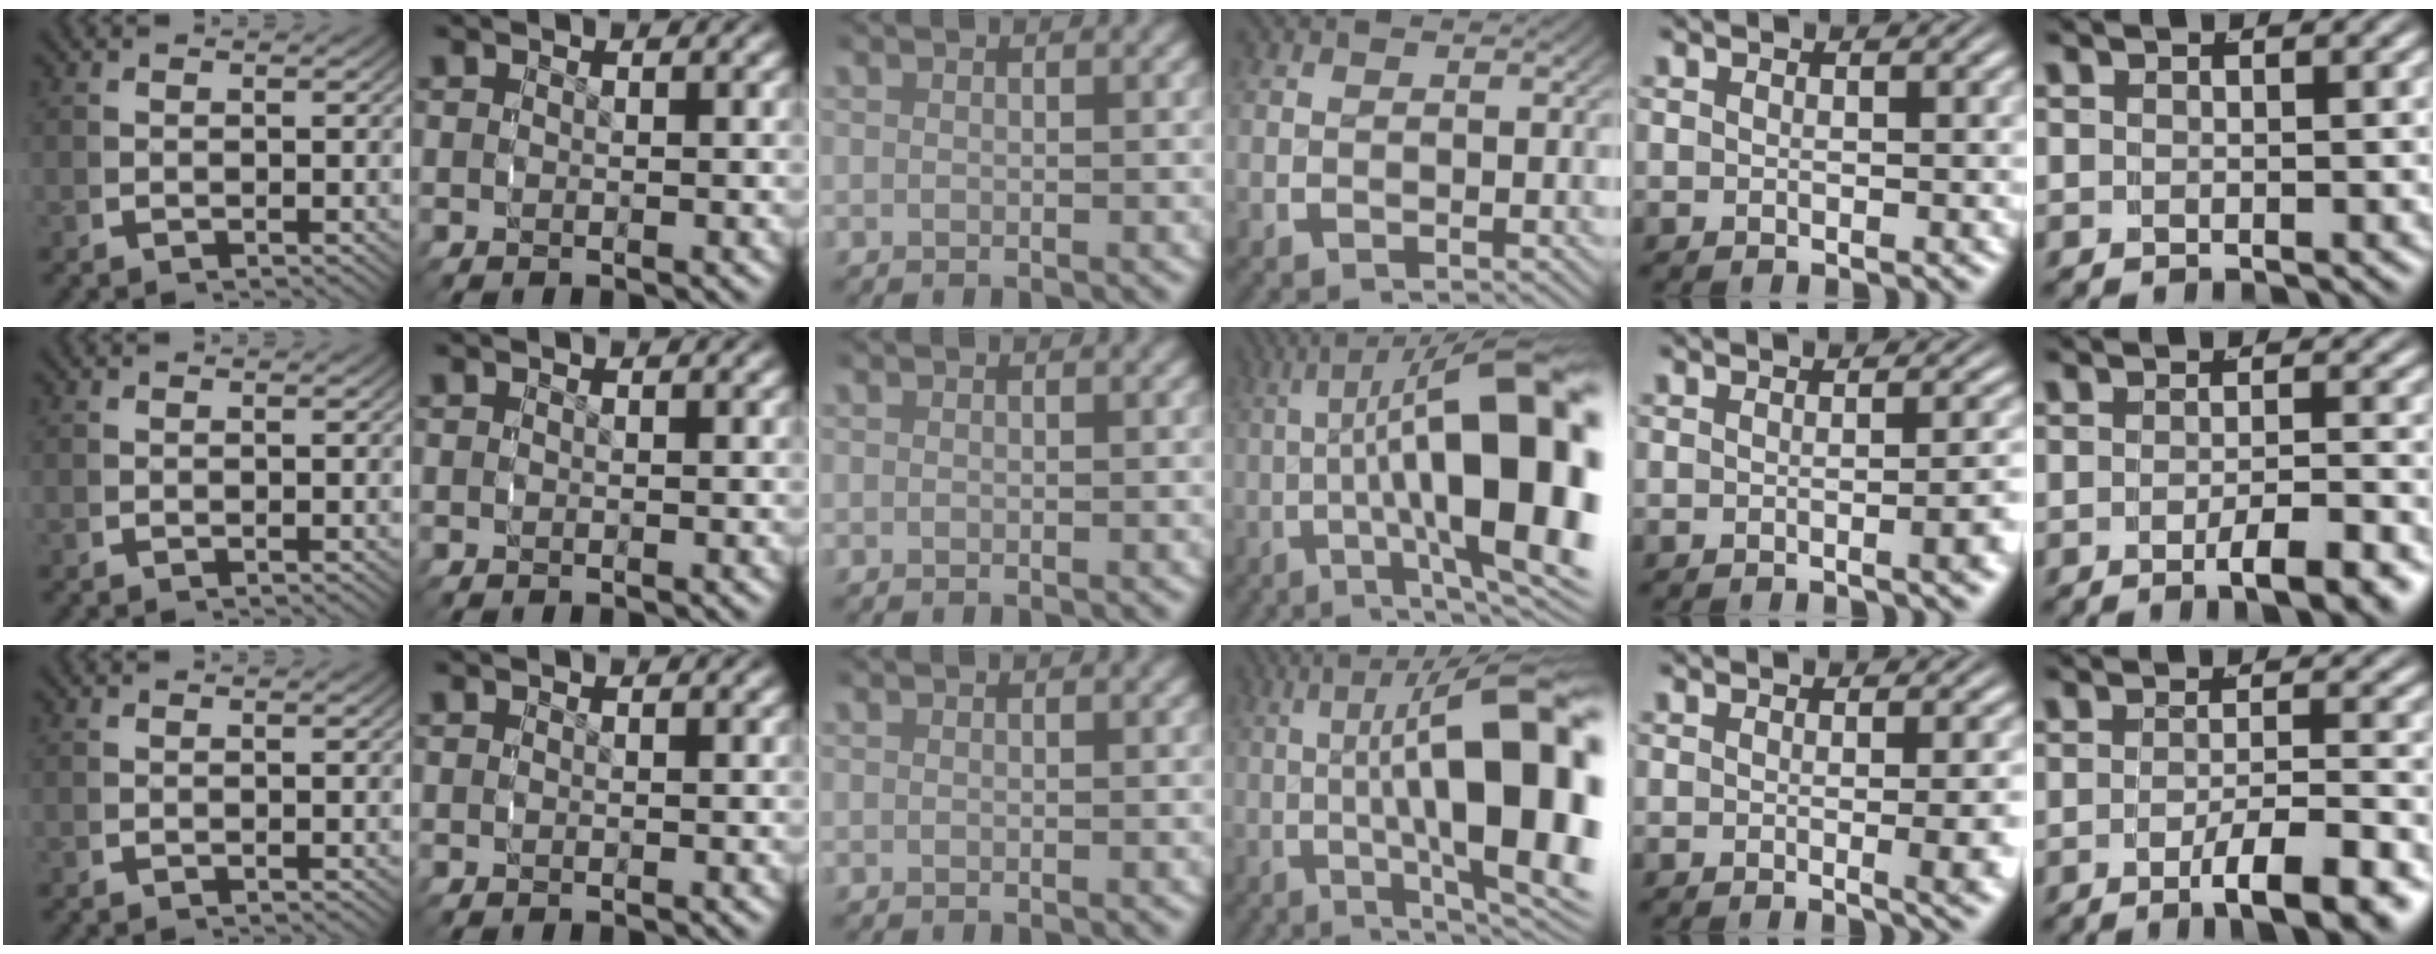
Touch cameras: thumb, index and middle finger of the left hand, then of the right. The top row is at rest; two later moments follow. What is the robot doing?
{"motion": "grasp_and_lifting", "object": "dispenser bottle"}